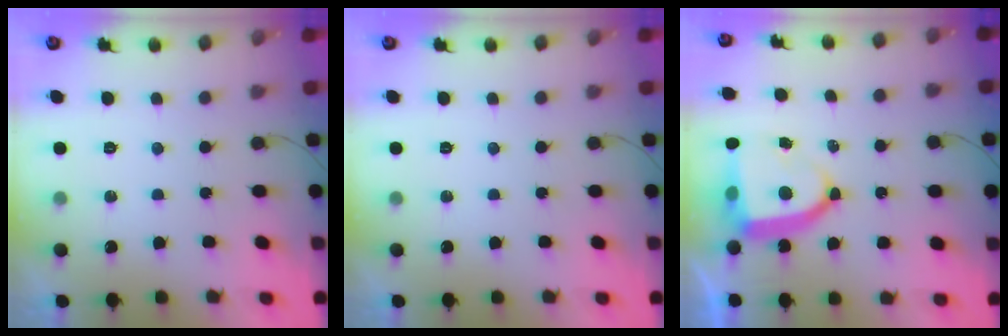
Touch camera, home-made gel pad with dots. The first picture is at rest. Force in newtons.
{"total": 0.0}
{"total": 10.7, "press": 10.6, "slide": 1.4}